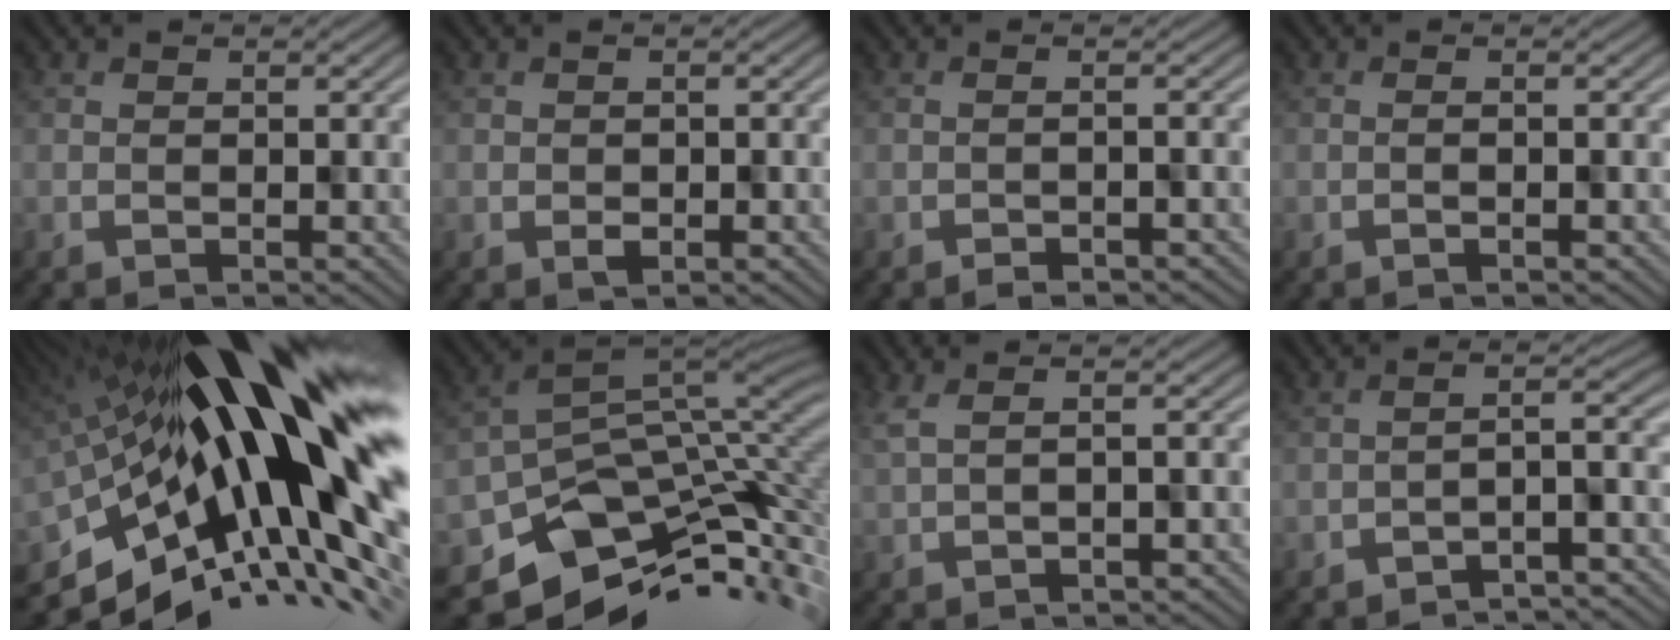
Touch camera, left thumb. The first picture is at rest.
{"total": 1.5, "force": [-0.4, 1.4, 0.5], "torque": [-0.006, -0.006, -0.005]}
{"total": 1.2, "force": [-1.1, -0.1, -0.4], "torque": [0.008, 0.004, -0.018]}
{"total": 0.8, "force": [-0.4, 0.0, 0.7], "torque": [-0.012, 0.010, -0.012]}
{"total": 18.7, "force": [1.4, 6.5, 17.5], "torque": [-0.255, -0.023, 0.012]}
{"total": 8.9, "force": [-3.7, 6.4, 5.0], "torque": [-0.106, -0.032, -0.054]}
{"total": 2.5, "force": [1.1, 1.2, 1.9], "torque": [-0.023, -0.001, 0.014]}
{"total": 4.4, "force": [-4.0, 1.0, 1.6], "torque": [-0.009, 0.003, -0.067]}